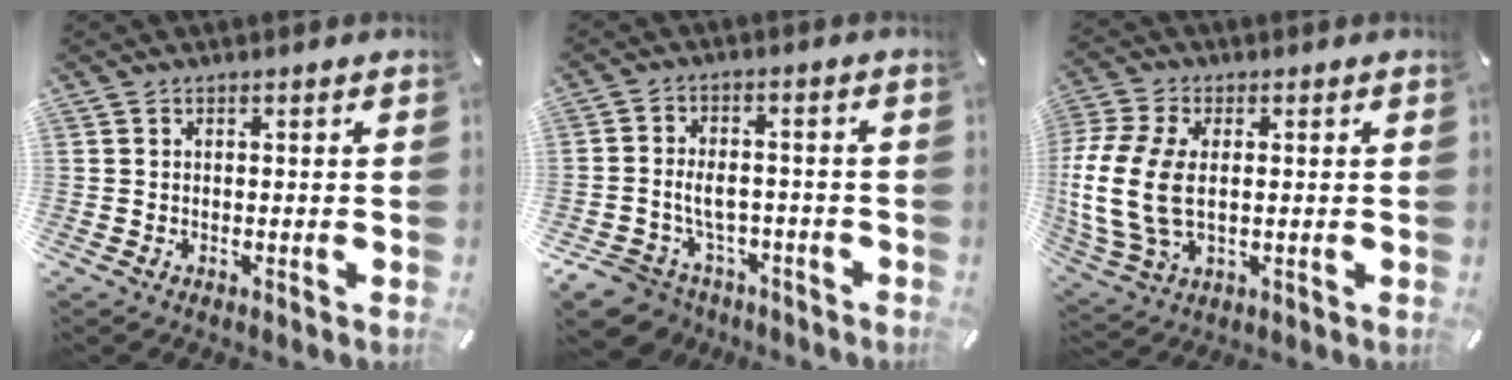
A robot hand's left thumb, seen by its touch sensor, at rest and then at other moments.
{"total": 8.2, "force": [-2.9, 6.7, 3.8], "torque": [-0.092, 0.020, -0.050]}
{"total": 13.0, "force": [0.3, 8.4, 10.0], "torque": [-0.240, -0.006, 0.004]}